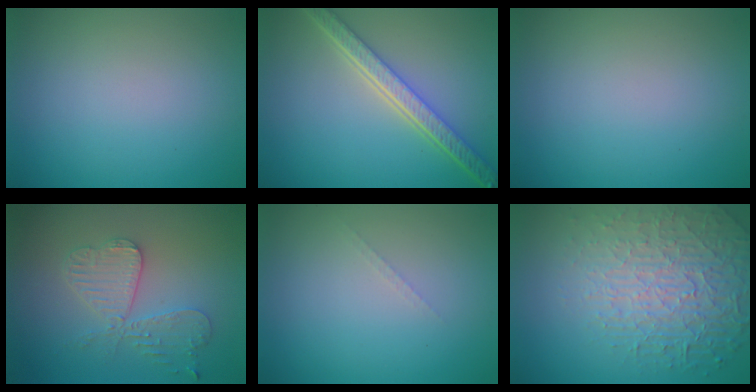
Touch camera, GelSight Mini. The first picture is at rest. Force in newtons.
{"total": 5.6, "press": 4.2, "slide": 3.6}
{"total": 0.0}
{"total": 4.2, "press": 3.6, "slide": 2.0}
{"total": 0.6, "press": 0.6, "slide": 0.1}
{"total": 7.6, "press": 5.5, "slide": 5.2}